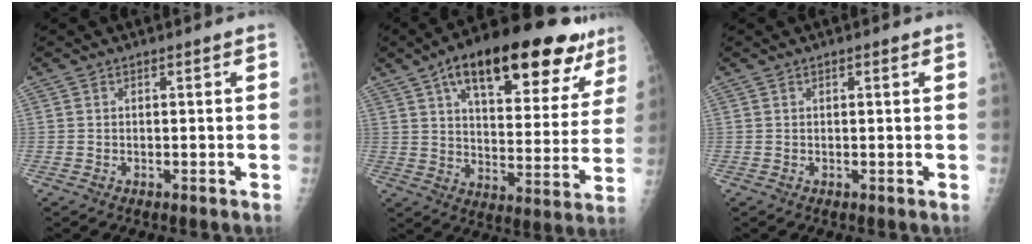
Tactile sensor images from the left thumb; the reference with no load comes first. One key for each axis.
{"total": 27.5, "fx": 16.2, "fy": 10.9, "fz": 19.3, "tx": -0.247, "ty": -0.016, "tz": 0.235}
{"total": 0.6, "fx": 0.3, "fy": 0.2, "fz": 0.5, "tx": -0.009, "ty": 0.000, "tz": 0.005}